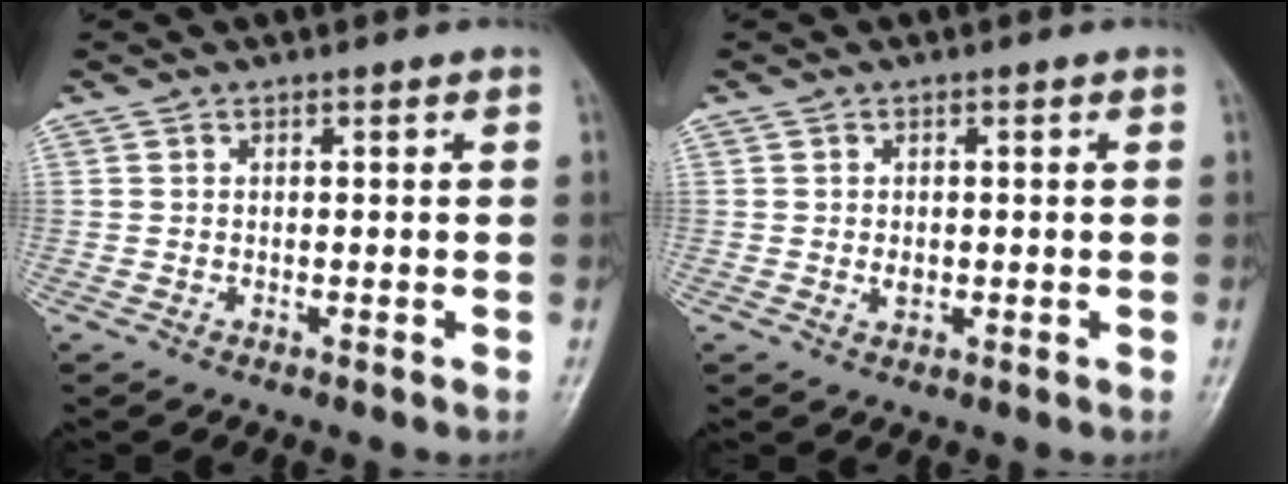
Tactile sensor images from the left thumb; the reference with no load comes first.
{"total": 1.6, "force": [-0.2, 1.2, 1.1], "torque": [-0.011, 0.002, -0.001]}